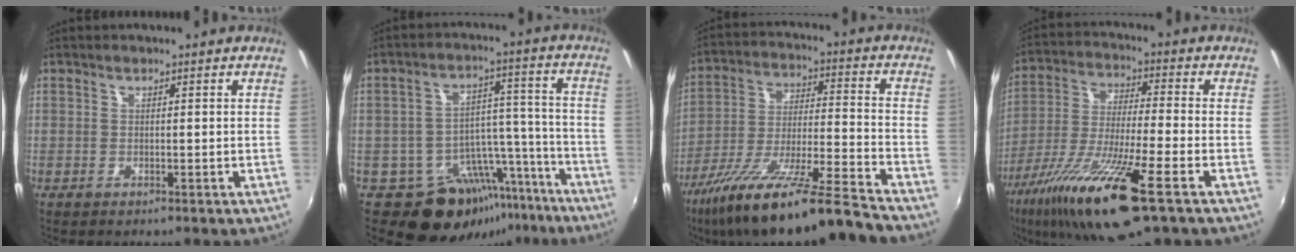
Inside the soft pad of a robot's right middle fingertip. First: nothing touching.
{"total": 15.6, "force": [-11.0, 9.7, 5.4], "torque": [-0.088, 0.048, -0.137]}
{"total": 20.1, "force": [-16.0, 0.3, 12.1], "torque": [-0.222, -0.044, -0.275]}
{"total": 18.3, "force": [-10.5, 2.3, 14.7], "torque": [-0.296, -0.046, -0.197]}